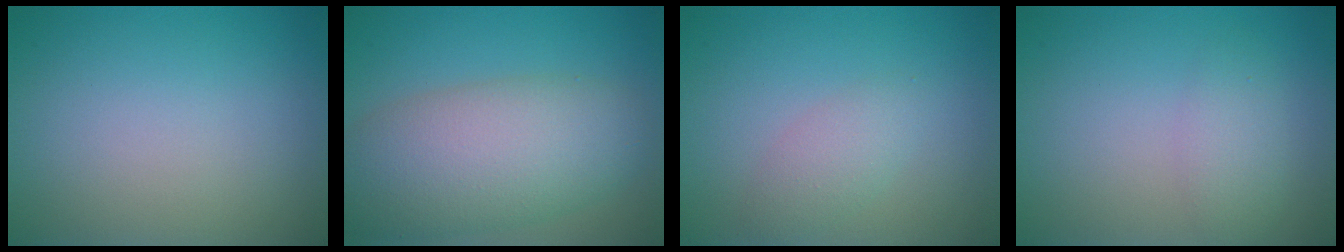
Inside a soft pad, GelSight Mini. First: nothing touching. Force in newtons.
{"total": 8.5, "press": 8.5, "slide": 0.2}
{"total": 2.0, "press": 2.0, "slide": 0.1}
{"total": 2.2, "press": 2.2, "slide": 0.1}